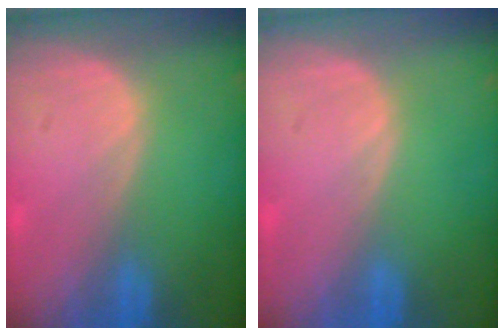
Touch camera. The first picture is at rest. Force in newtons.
{"total": 0.0}